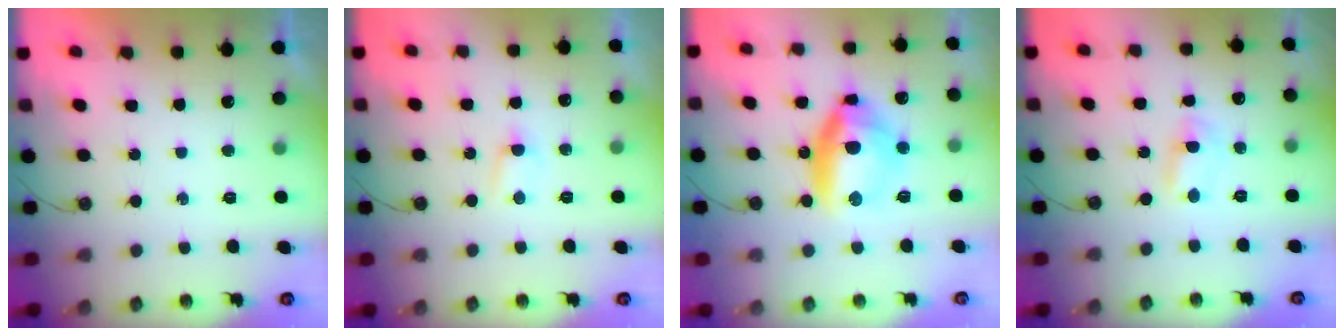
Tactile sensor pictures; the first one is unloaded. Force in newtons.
{"total": 2.8, "press": 2.8, "slide": 0.4}
{"total": 13.2, "press": 13.1, "slide": 1.4}
{"total": 1.5, "press": 1.5, "slide": 0.2}